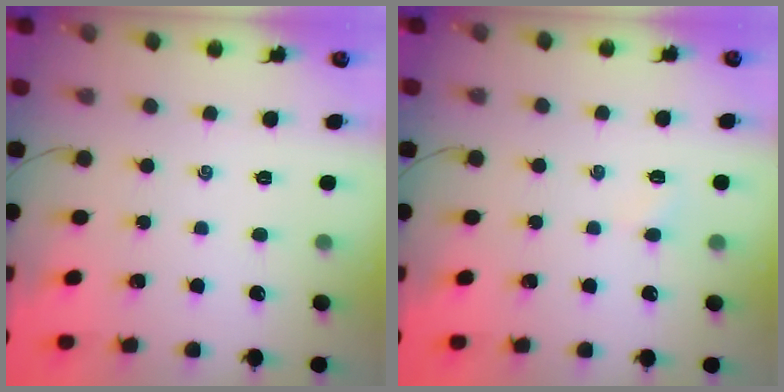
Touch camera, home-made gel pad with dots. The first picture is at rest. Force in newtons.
{"total": 1.6, "press": 1.5, "slide": 0.5}